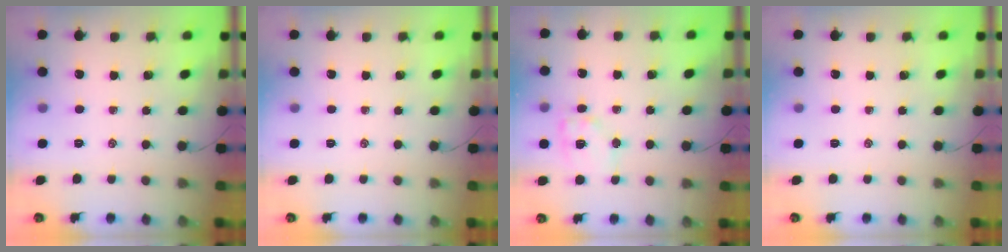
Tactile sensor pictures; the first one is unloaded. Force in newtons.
{"total": 0.0}
{"total": 10.4, "press": 10.3, "slide": 1.6}
{"total": 0.0}